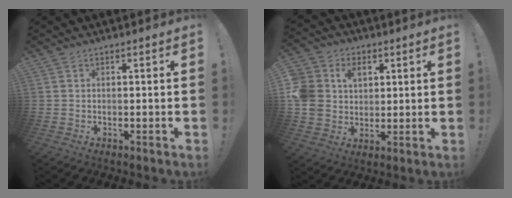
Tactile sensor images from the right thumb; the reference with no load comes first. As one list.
[{"total": 11.2, "force": [3.0, 9.6, 4.7], "torque": [-0.109, -0.015, 0.060]}]